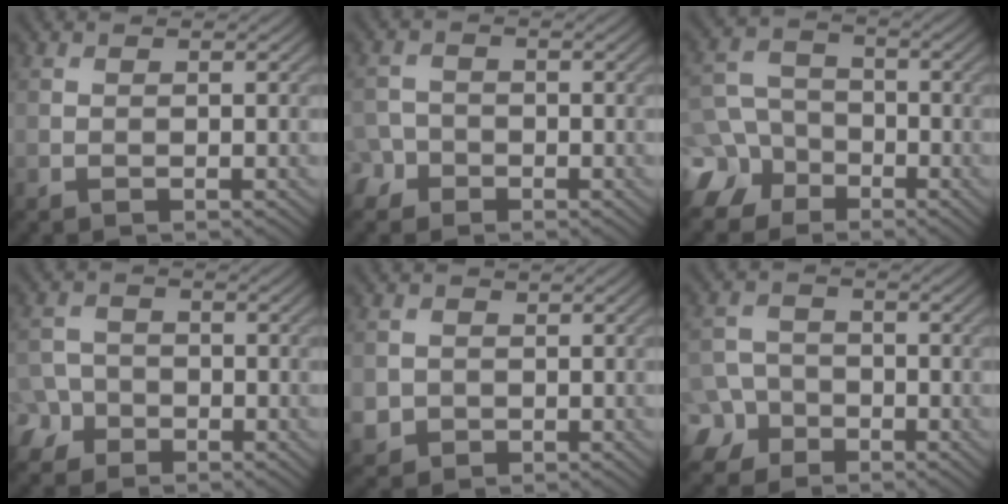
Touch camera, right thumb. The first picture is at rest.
{"total": 2.7, "force": [-1.7, 2.1, 0.6], "torque": [-0.015, -0.002, -0.040]}
{"total": 8.3, "force": [-4.3, 6.4, 2.9], "torque": [-0.069, -0.014, -0.111]}
{"total": 4.2, "force": [-2.3, 3.2, 1.2], "torque": [-0.020, -0.002, -0.054]}
{"total": 2.5, "force": [-0.1, 2.5, 0.4], "torque": [-0.019, -0.008, -0.003]}
{"total": 5.8, "force": [-3.6, 4.3, 1.6], "torque": [-0.025, -0.009, -0.079]}